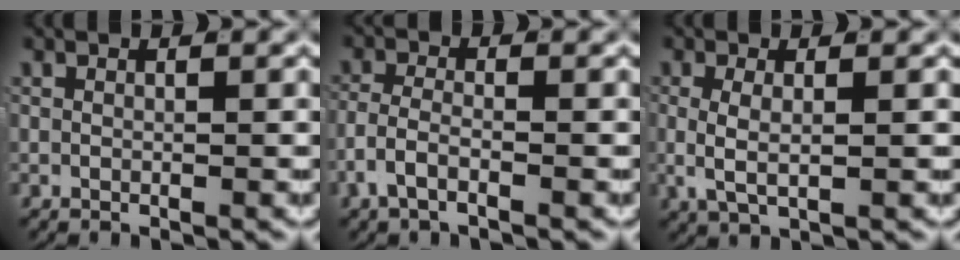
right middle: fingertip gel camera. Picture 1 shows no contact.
{"total": 2.7, "force": [-1.4, 1.2, 2.0], "torque": [-0.047, -0.004, -0.027]}
{"total": 3.0, "force": [0.0, 1.5, 2.6], "torque": [-0.065, -0.013, 0.010]}